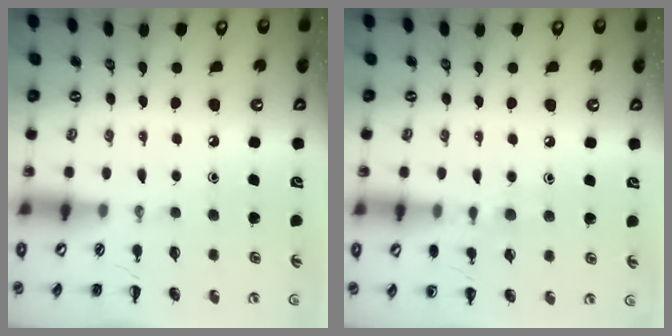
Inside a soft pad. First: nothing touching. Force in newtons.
{"total": 7.5, "press": 7.3, "slide": 1.7}